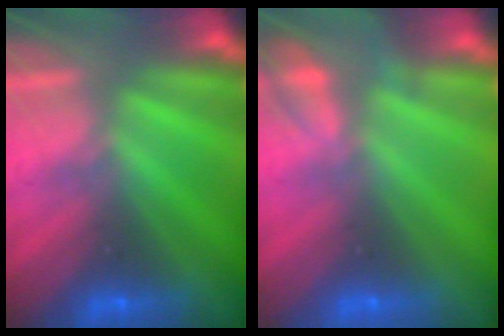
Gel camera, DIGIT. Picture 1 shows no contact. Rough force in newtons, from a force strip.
{"total": 2.2}